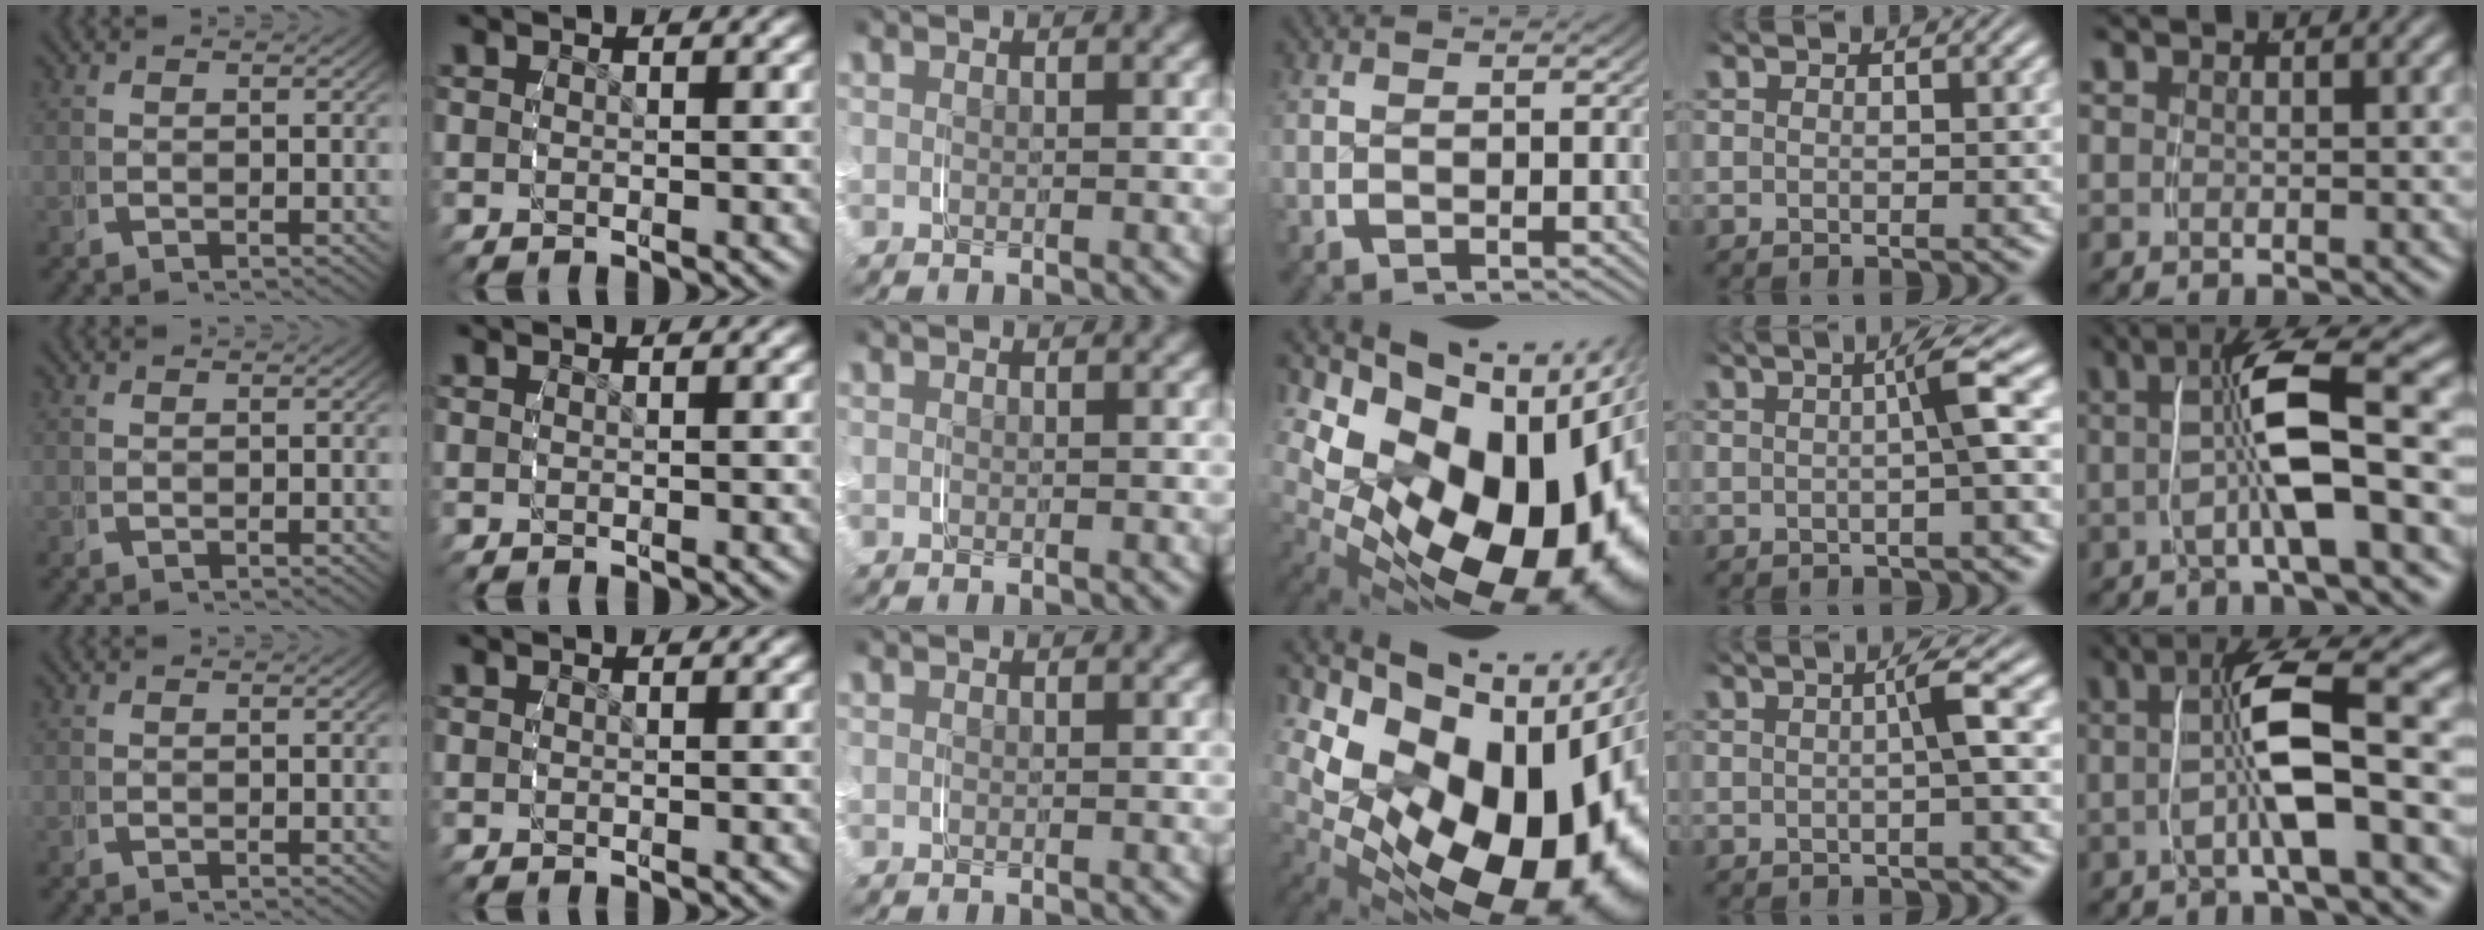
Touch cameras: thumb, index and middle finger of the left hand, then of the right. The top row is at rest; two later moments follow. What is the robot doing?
{"motion": "grasp_and_lifting", "object": "phone"}